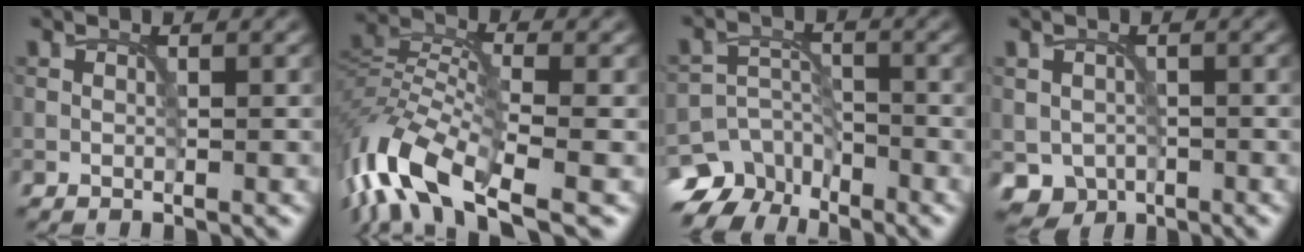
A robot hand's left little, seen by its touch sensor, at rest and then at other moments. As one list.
[{"total": 10.3, "force": [-5.6, 3.8, 7.7], "torque": [-0.156, 0.002, -0.121]}, {"total": 7.2, "force": [-5.7, 4.0, 1.8], "torque": [-0.009, -0.002, -0.095]}, {"total": 3.1, "force": [-1.2, 2.6, 1.0], "torque": [-0.018, -0.013, -0.019]}]